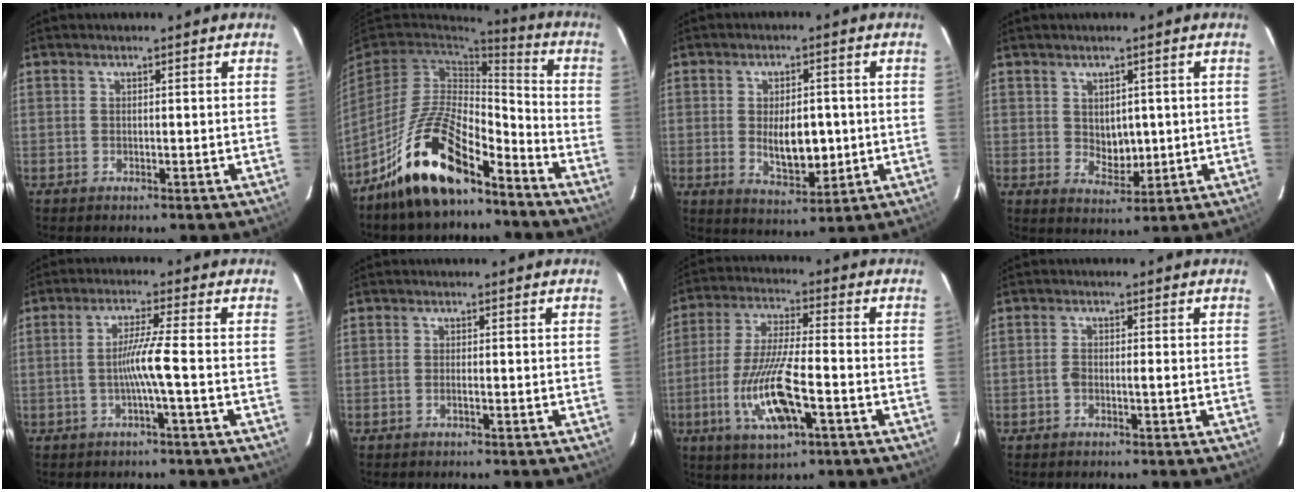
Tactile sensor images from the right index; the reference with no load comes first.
{"total": 16.1, "force": [-11.1, 4.7, 10.7], "torque": [-0.209, 0.003, -0.202]}
{"total": 7.8, "force": [-0.5, 3.6, 6.9], "torque": [-0.112, -0.006, 0.004]}
{"total": 4.3, "force": [0.6, 2.9, 3.1], "torque": [-0.044, -0.005, 0.023]}
{"total": 4.9, "force": [-1.1, -1.1, 4.7], "torque": [-0.090, 0.003, -0.021]}
{"total": 0.7, "force": [-0.3, 0.0, 0.6], "torque": [-0.015, 0.000, -0.005]}
{"total": 12.7, "force": [-4.2, 2.2, 11.8], "torque": [-0.239, -0.013, -0.075]}
{"total": 1.5, "force": [-0.6, 0.5, 1.3], "torque": [-0.023, 0.004, -0.010]}